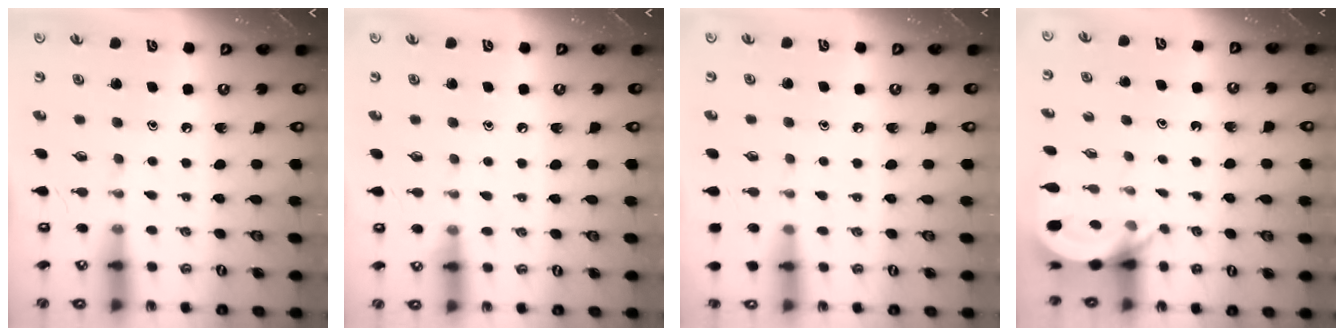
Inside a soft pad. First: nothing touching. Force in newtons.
{"total": 4.0, "press": 3.9, "slide": 0.5}
{"total": 3.5, "press": 3.4, "slide": 0.5}
{"total": 5.1, "press": 5.1, "slide": 0.2}